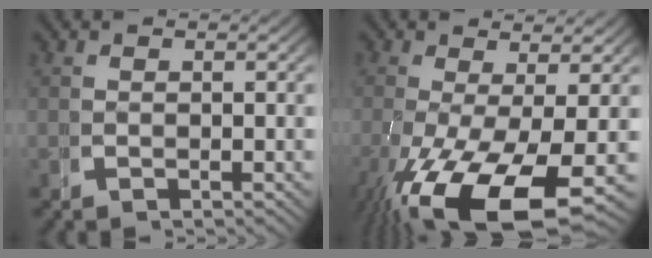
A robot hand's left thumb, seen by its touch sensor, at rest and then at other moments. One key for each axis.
{"total": 11.1, "fx": -3.4, "fy": 5.1, "fz": 9.3, "tx": -0.186, "ty": -0.050, "tz": -0.021}